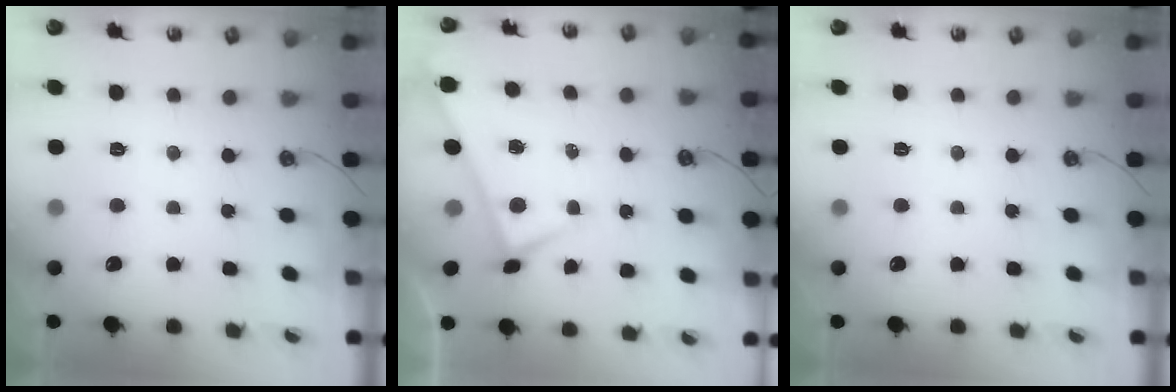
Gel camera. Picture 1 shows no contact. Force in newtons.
{"total": 0.0}
{"total": 0.0}